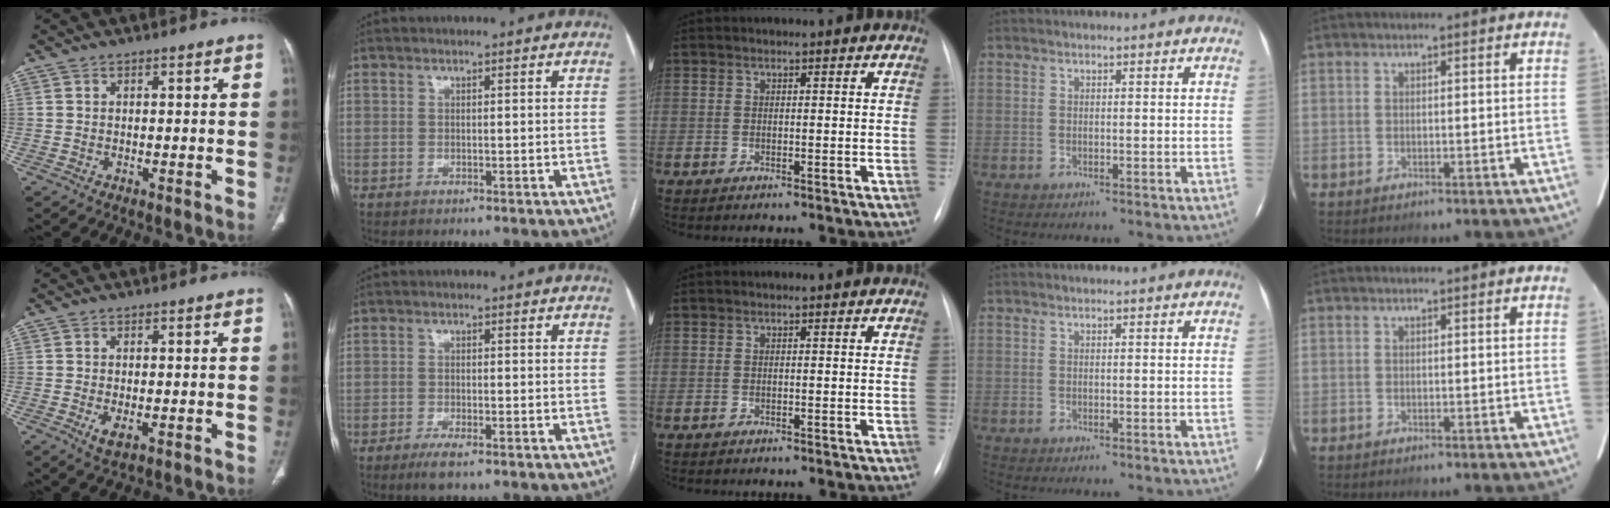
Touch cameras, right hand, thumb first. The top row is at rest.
{"thumb": {"total": 2.9, "force": [-0.8, 1.3, 2.4], "torque": [-0.048, -0.007, -0.011]}, "index": {"total": 3.1, "force": [-2.1, 0.5, 2.2], "torque": [-0.044, -0.005, -0.037]}}